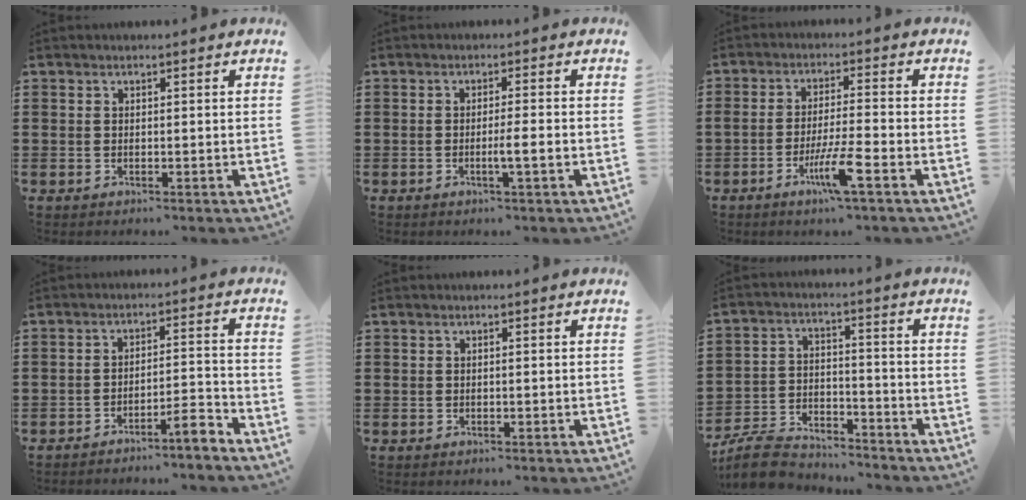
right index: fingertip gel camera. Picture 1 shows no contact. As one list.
[{"total": 2.7, "force": [-0.9, -0.2, 2.5], "torque": [-0.041, -0.006, -0.018]}, {"total": 6.7, "force": [-3.4, 0.2, 5.8], "torque": [-0.111, -0.013, -0.062]}, {"total": 4.8, "force": [-4.2, 0.1, 2.3], "torque": [-0.040, 0.000, -0.081]}, {"total": 0.0}, {"total": 7.3, "force": [-7.1, 1.5, 1.4], "torque": [-0.042, 0.014, -0.142]}]